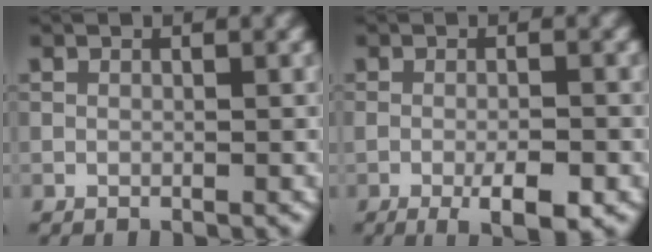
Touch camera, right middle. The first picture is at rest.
{"total": 3.8, "force": [-1.7, 0.8, 3.3], "torque": [-0.057, -0.006, -0.026]}